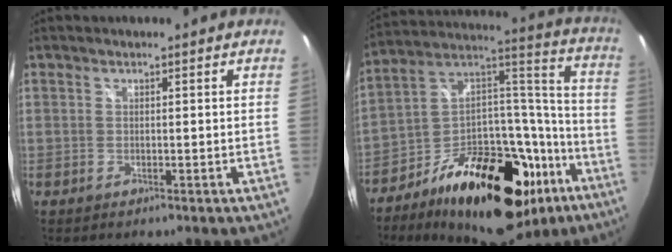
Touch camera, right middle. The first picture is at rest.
{"total": 31.8, "force": [-17.8, 15.8, 21.1], "torque": [-0.314, 0.051, -0.256]}